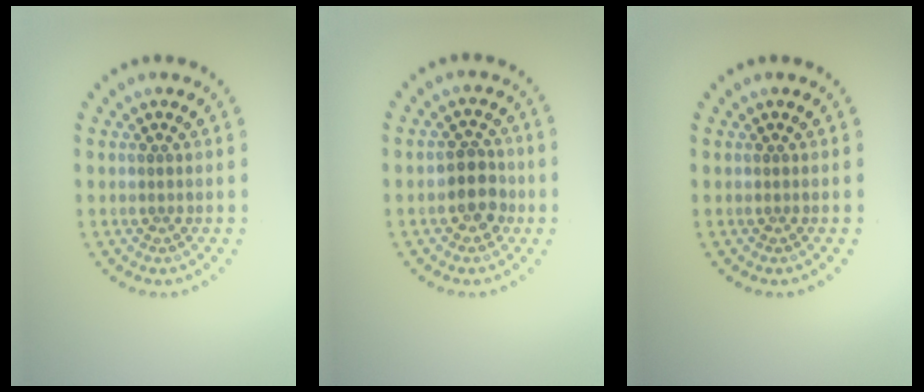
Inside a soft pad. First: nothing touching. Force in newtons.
{"total": 2.9, "press": 2.8, "slide": 0.9}
{"total": 0.0}